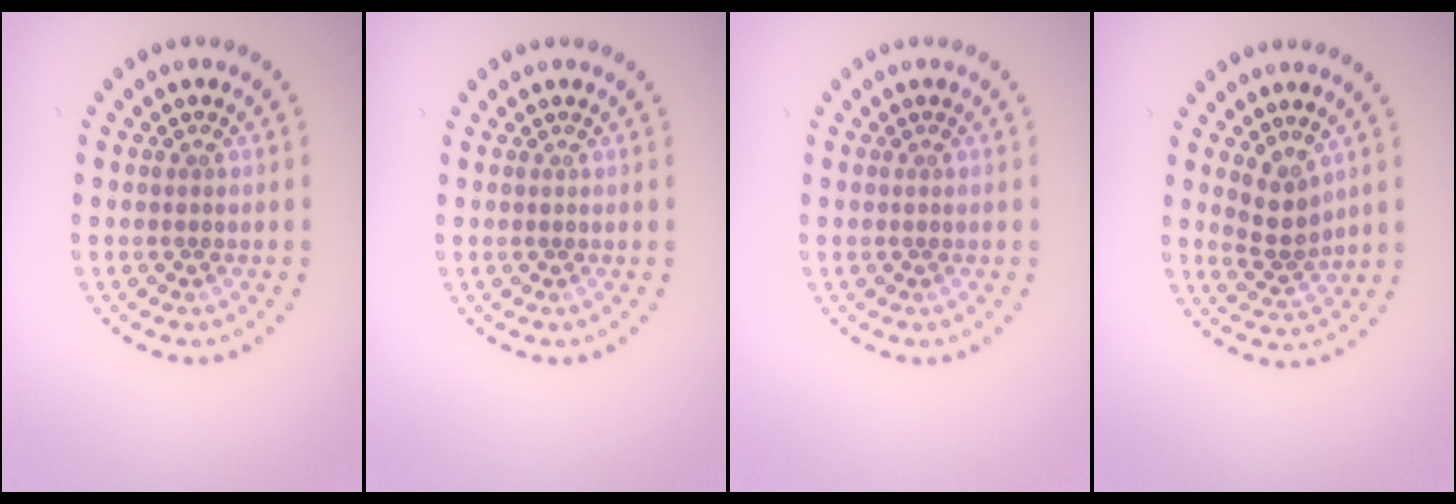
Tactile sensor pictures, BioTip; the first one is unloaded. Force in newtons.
{"total": 0.0}
{"total": 0.0}
{"total": 2.6, "press": 2.1, "slide": 1.5}